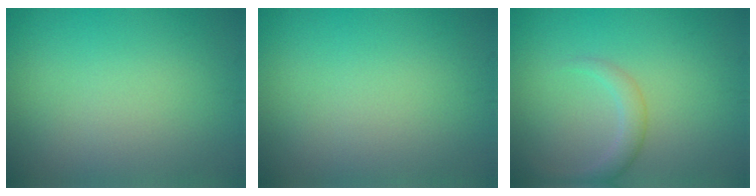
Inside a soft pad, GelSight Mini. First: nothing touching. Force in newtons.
{"total": 0.0}
{"total": 2.0, "press": 2.0, "slide": 0.0}